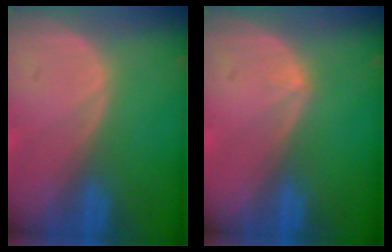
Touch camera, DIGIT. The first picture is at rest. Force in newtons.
{"total": 0.6, "press": 0.4, "slide": 0.5}